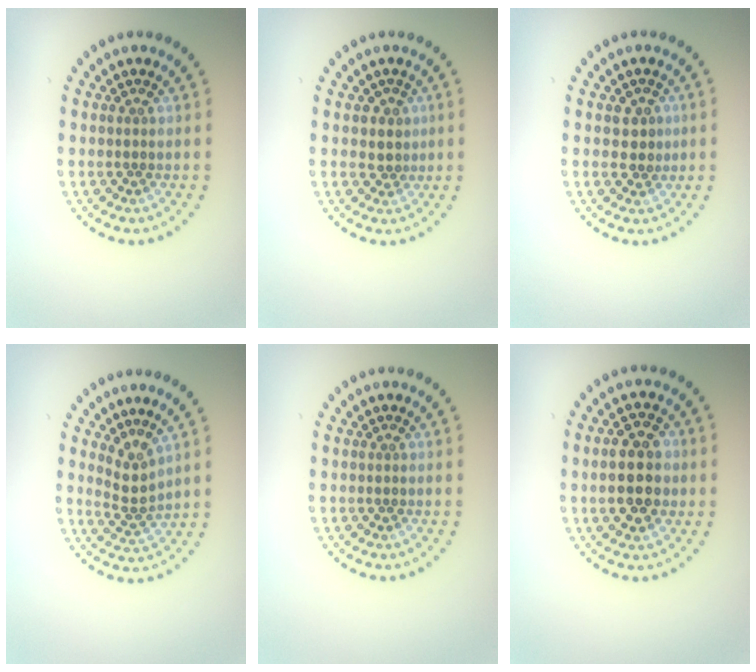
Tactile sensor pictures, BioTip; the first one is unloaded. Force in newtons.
{"total": 1.5, "press": 1.2, "slide": 0.9}
{"total": 1.8, "press": 1.6, "slide": 0.7}
{"total": 2.5, "press": 1.7, "slide": 1.8}
{"total": 0.0}
{"total": 5.1, "press": 5.0, "slide": 0.3}